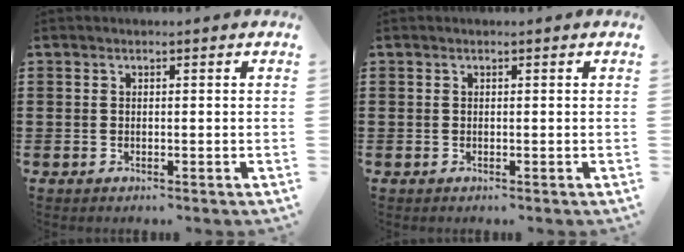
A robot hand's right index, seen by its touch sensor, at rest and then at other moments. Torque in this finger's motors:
{"motor_torque": [0.21, 0.23, 0.00, 0.00]}